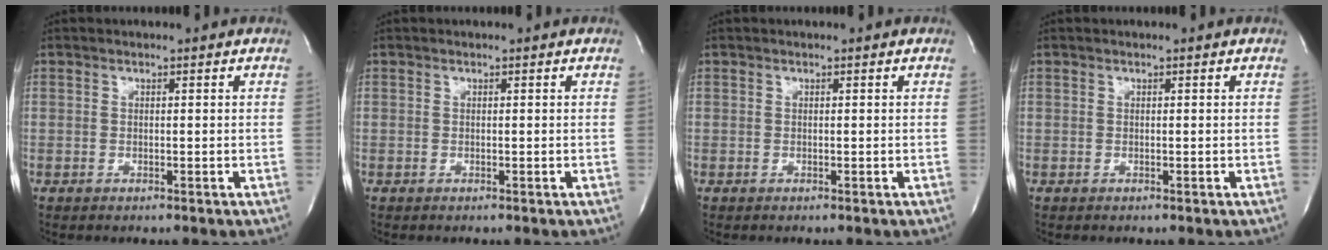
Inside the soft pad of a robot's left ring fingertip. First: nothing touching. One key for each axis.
{"total": 0.0}
{"total": 0.0}
{"total": 0.0}